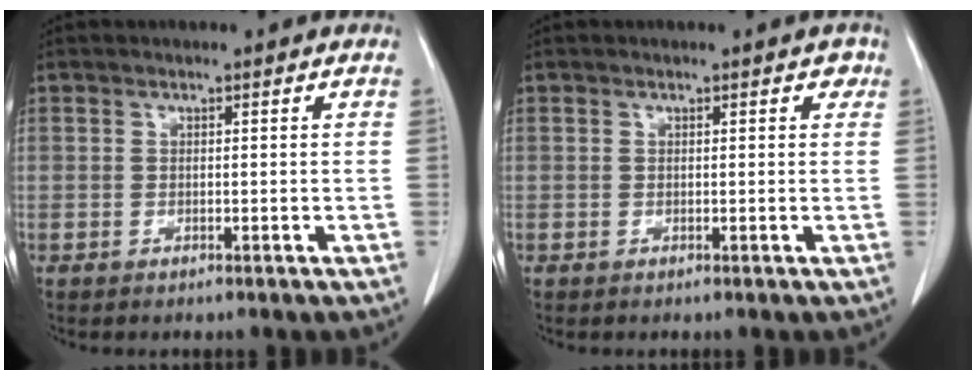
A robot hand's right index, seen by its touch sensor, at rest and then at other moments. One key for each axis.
{"total": 1.1, "fx": 0.5, "fy": 0.6, "fz": 0.7, "tx": -0.002, "ty": 0.001, "tz": 0.003}